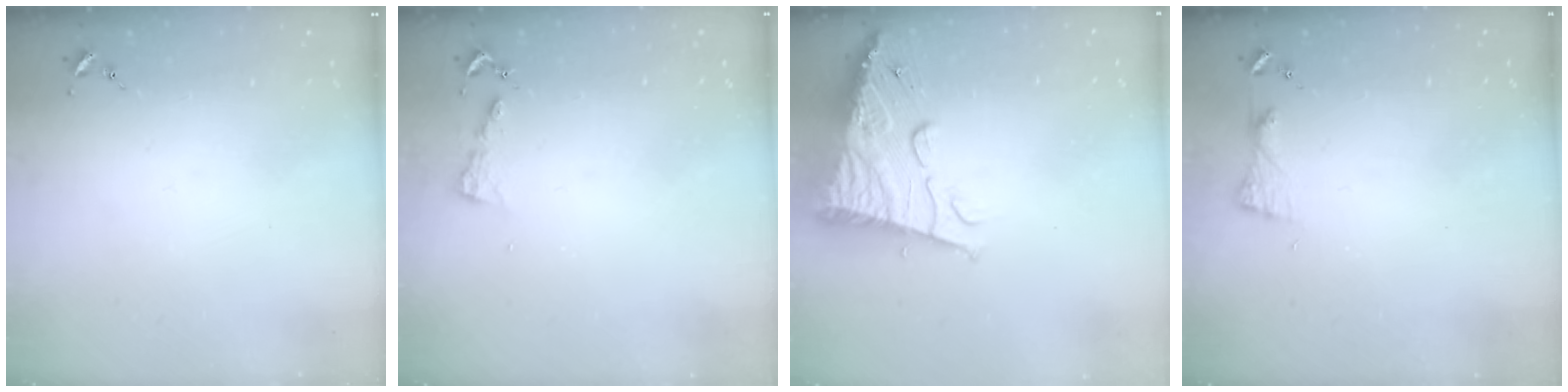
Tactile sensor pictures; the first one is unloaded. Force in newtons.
{"total": 4.6, "press": 4.6, "slide": 0.4}
{"total": 16.3, "press": 16.3, "slide": 1.7}
{"total": 5.0, "press": 4.9, "slide": 0.6}